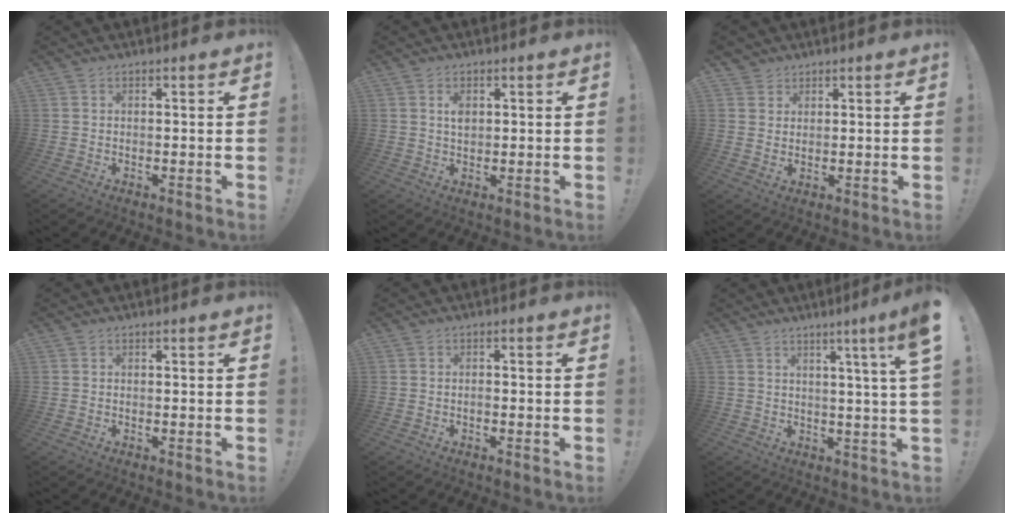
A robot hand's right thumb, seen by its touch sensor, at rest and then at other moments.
{"total": 2.9, "force": [0.9, 1.8, 2.0], "torque": [-0.020, -0.004, 0.009]}
{"total": 3.4, "force": [2.4, 2.3, 0.0], "torque": [0.003, -0.013, 0.045]}
{"total": 0.0}
{"total": 0.8, "force": [-0.8, 0.3, 0.2], "torque": [-0.007, 0.003, -0.014]}
{"total": 7.5, "force": [2.5, -1.3, 6.9], "torque": [-0.090, -0.025, 0.029]}